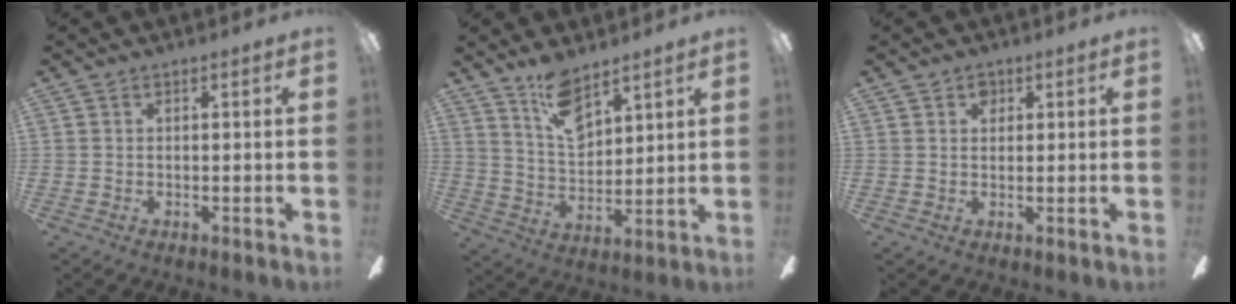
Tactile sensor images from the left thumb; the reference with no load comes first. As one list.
[{"total": 10.6, "force": [8.0, 4.5, 5.2], "torque": [-0.095, -0.040, 0.146]}, {"total": 2.1, "force": [1.2, 1.5, 0.8], "torque": [-0.002, -0.003, 0.017]}]